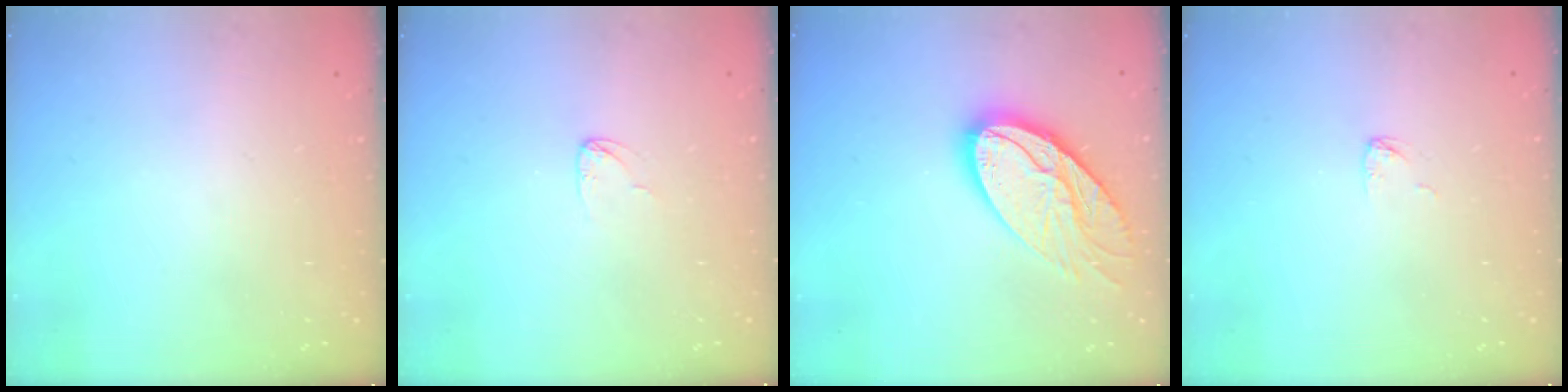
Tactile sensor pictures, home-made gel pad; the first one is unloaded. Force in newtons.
{"total": 2.6, "press": 2.6, "slide": 0.1}
{"total": 16.9, "press": 16.8, "slide": 1.8}
{"total": 2.8, "press": 2.7, "slide": 0.2}